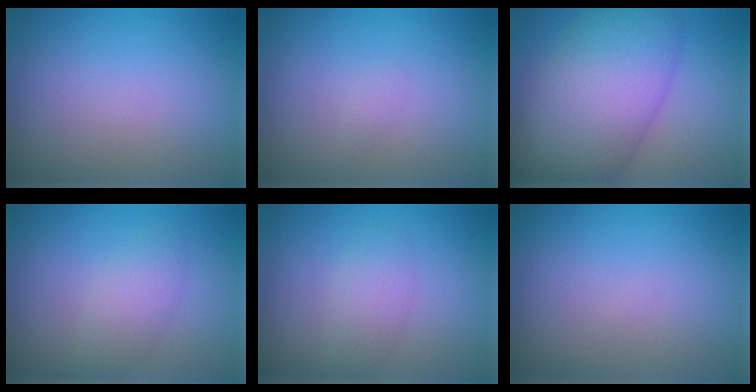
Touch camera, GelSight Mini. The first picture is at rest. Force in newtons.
{"total": 0.5, "press": 0.5, "slide": 0.1}
{"total": 10.2, "press": 10.2, "slide": 0.2}
{"total": 2.4, "press": 2.4, "slide": 0.1}
{"total": 1.5, "press": 1.5, "slide": 0.0}
{"total": 0.0}